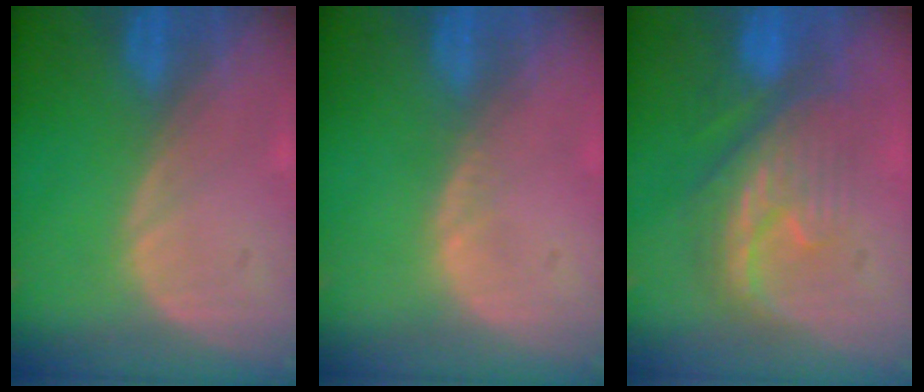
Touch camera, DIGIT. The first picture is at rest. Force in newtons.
{"total": 0.7, "press": 0.6, "slide": 0.3}
{"total": 8.0, "press": 8.0, "slide": 1.0}